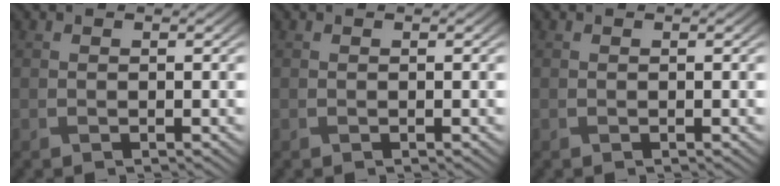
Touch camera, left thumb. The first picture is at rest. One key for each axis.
{"total": 0.0}
{"total": 0.0}